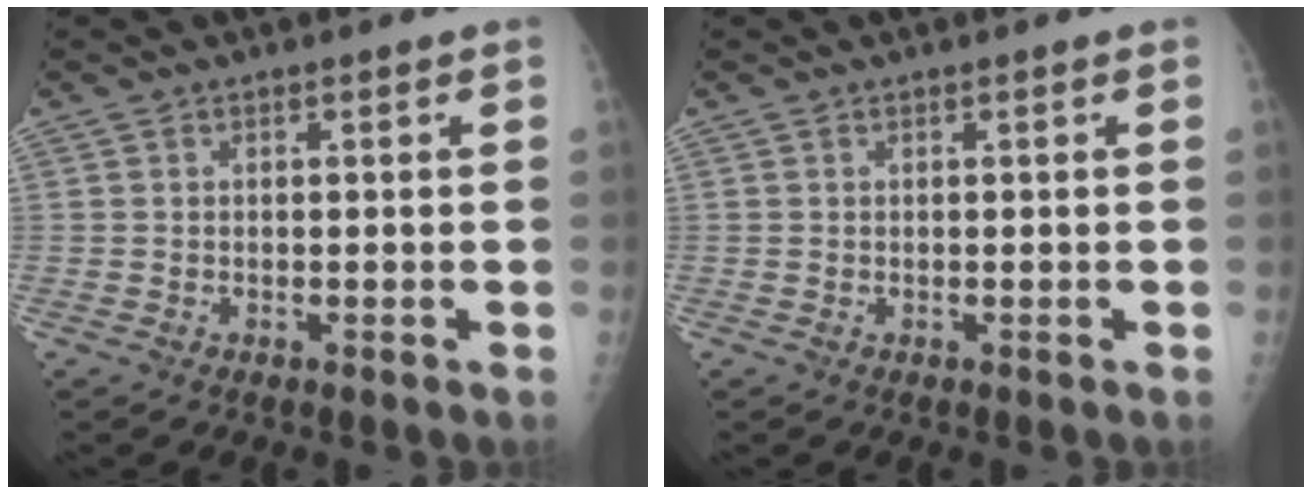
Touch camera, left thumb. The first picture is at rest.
{"total": 0.0}